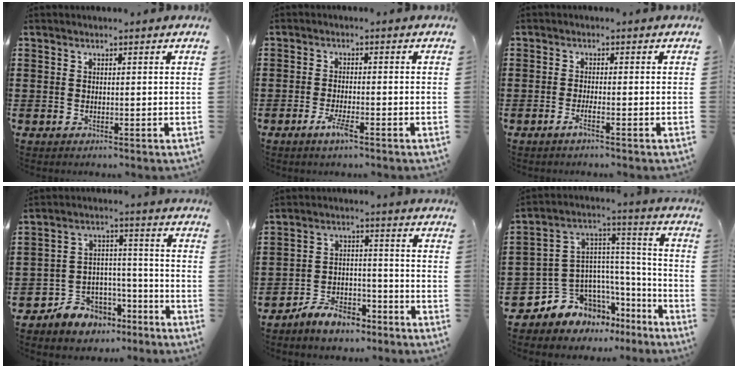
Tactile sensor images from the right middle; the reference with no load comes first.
{"total": 3.2, "force": [-1.8, 0.5, 2.6], "torque": [-0.056, -0.003, -0.037]}
{"total": 1.7, "force": [-1.0, -0.1, 1.3], "torque": [-0.021, -0.002, -0.019]}
{"total": 6.0, "force": [-4.9, 3.5, -0.2], "torque": [-0.011, 0.017, -0.099]}
{"total": 6.0, "force": [-5.5, 1.8, 1.5], "torque": [-0.029, 0.014, -0.109]}
{"total": 7.3, "force": [-4.8, 5.5, -0.2], "torque": [-0.034, -0.015, -0.090]}